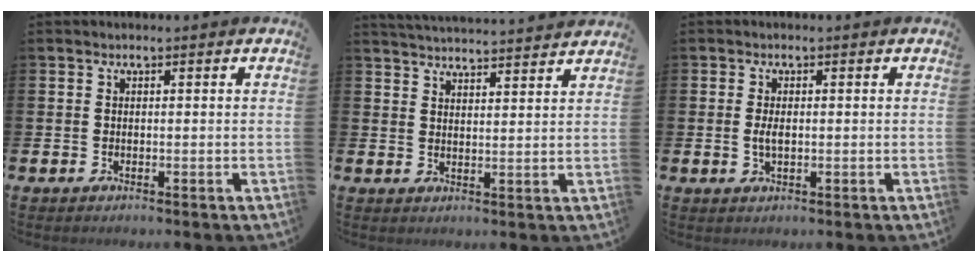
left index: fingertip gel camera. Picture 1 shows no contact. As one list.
[{"total": 4.1, "force": [4.1, -0.3, 0.1], "torque": [-0.007, -0.031, 0.073]}, {"total": 2.2, "force": [-0.1, 1.0, 2.0], "torque": [-0.031, -0.001, -0.004]}]